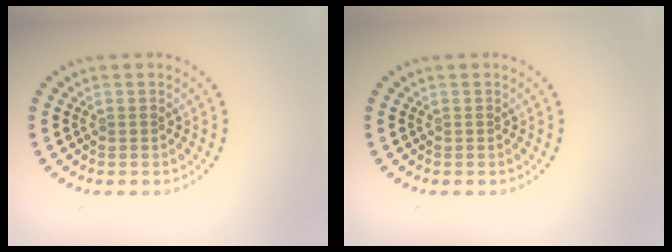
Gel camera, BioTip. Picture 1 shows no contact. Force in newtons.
{"total": 0.0}